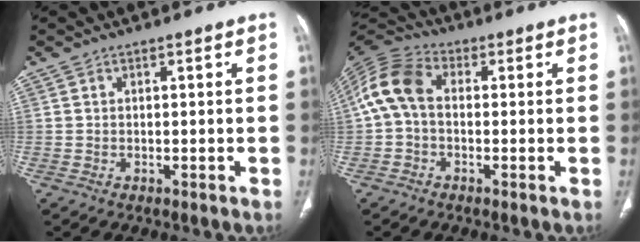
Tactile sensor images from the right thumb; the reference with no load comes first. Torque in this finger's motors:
{"motor_torque": [-0.33, 0.72, 0.87, -0.30, 0.11]}